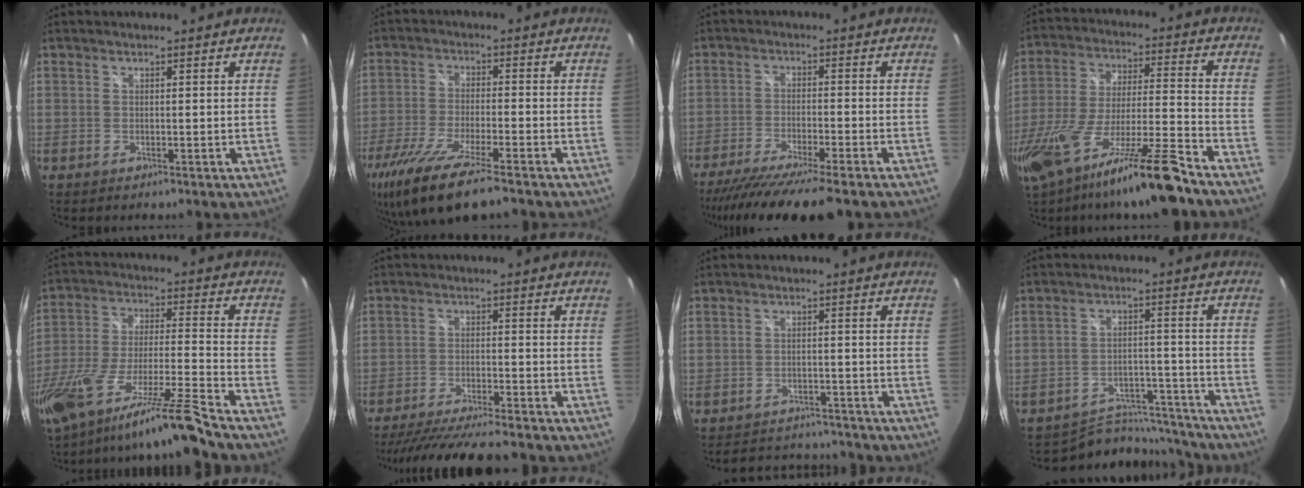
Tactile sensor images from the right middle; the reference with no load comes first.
{"total": 14.3, "force": [-10.6, 1.8, 9.4], "torque": [-0.201, -0.050, -0.193]}
{"total": 14.0, "force": [-11.8, 0.1, 7.6], "torque": [-0.149, -0.040, -0.191]}
{"total": 23.3, "force": [-16.7, 4.5, 15.7], "torque": [-0.294, -0.048, -0.267]}
{"total": 20.0, "force": [-15.7, -1.0, 12.2], "torque": [-0.217, -0.052, -0.270]}
{"total": 15.1, "force": [-13.3, 1.2, 7.0], "torque": [-0.139, -0.017, -0.212]}
{"total": 8.8, "force": [-8.2, 2.8, 1.8], "torque": [-0.045, 0.020, -0.110]}
{"total": 12.5, "force": [-11.8, 3.7, 1.7], "torque": [-0.036, 0.026, -0.162]}